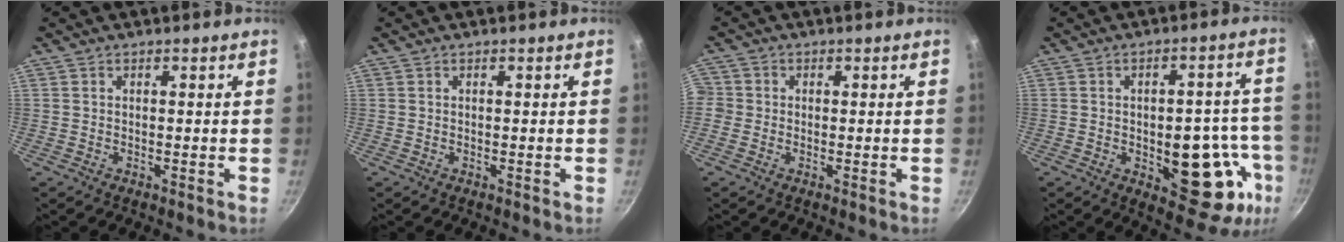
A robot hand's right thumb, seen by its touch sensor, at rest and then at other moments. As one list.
[{"total": 0.0}, {"total": 3.1, "force": [-0.7, 2.9, 0.7], "torque": [-0.002, 0.007, -0.021]}, {"total": 17.7, "force": [-4.7, 9.2, 14.4], "torque": [-0.113, 0.017, -0.056]}]